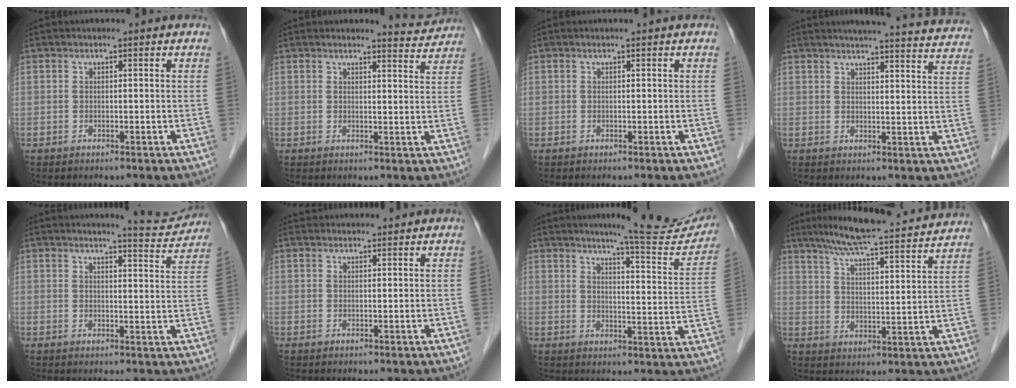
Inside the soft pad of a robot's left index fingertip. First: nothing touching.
{"total": 3.9, "force": [3.9, 0.3, 0.0], "torque": [-0.005, -0.020, 0.034]}
{"total": 0.0}
{"total": 20.2, "force": [19.0, 1.5, 6.8], "torque": [-0.081, -0.029, 0.212]}
{"total": 5.8, "force": [5.7, 0.0, 0.7], "torque": [-0.020, -0.020, 0.063]}
{"total": 4.1, "force": [4.0, 0.7, 0.5], "torque": [-0.008, 0.037, 0.058]}
{"total": 14.3, "force": [13.0, 1.0, 5.9], "torque": [-0.063, -0.040, 0.151]}
{"total": 20.8, "force": [18.6, 1.6, 9.1], "torque": [-0.143, 0.008, 0.252]}